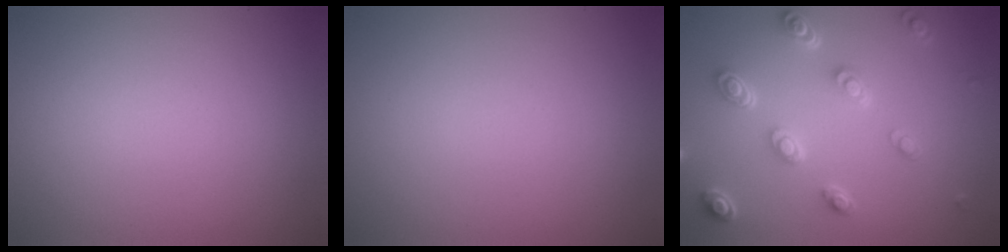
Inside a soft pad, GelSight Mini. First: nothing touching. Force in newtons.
{"total": 0.0}
{"total": 4.6, "press": 3.4, "slide": 3.0}